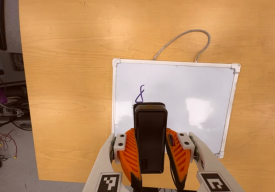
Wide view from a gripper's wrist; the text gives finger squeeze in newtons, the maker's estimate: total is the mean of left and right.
{"total": 7.3, "left": 5.8, "right": 8.9}